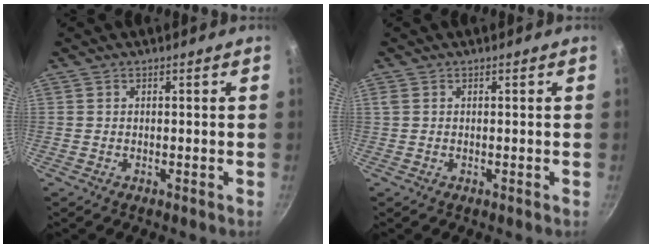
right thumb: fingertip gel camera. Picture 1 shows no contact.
{"total": 0.7, "force": [0.3, 0.5, 0.4], "torque": [-0.008, 0.004, 0.006]}